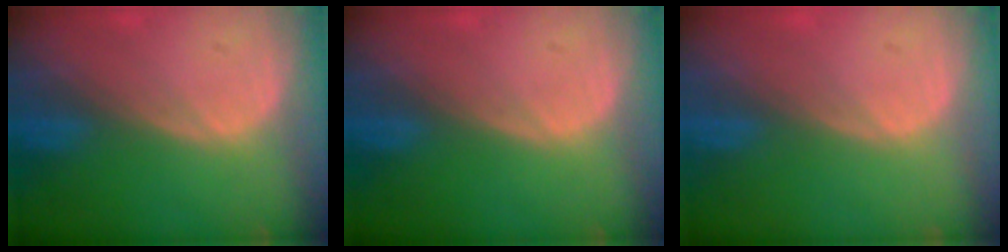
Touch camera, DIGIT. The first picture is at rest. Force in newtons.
{"total": 0.0}
{"total": 0.0}